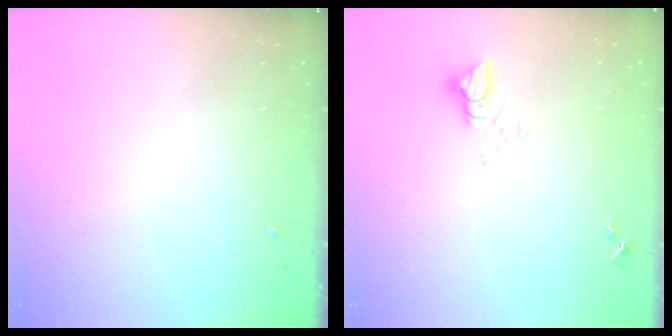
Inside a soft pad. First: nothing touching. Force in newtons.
{"total": 5.0, "press": 5.0, "slide": 0.4}